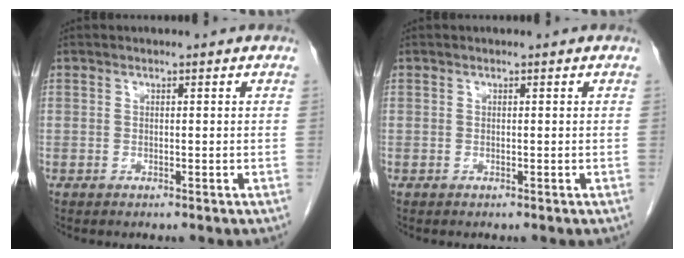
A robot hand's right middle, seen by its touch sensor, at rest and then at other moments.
{"total": 0.0}